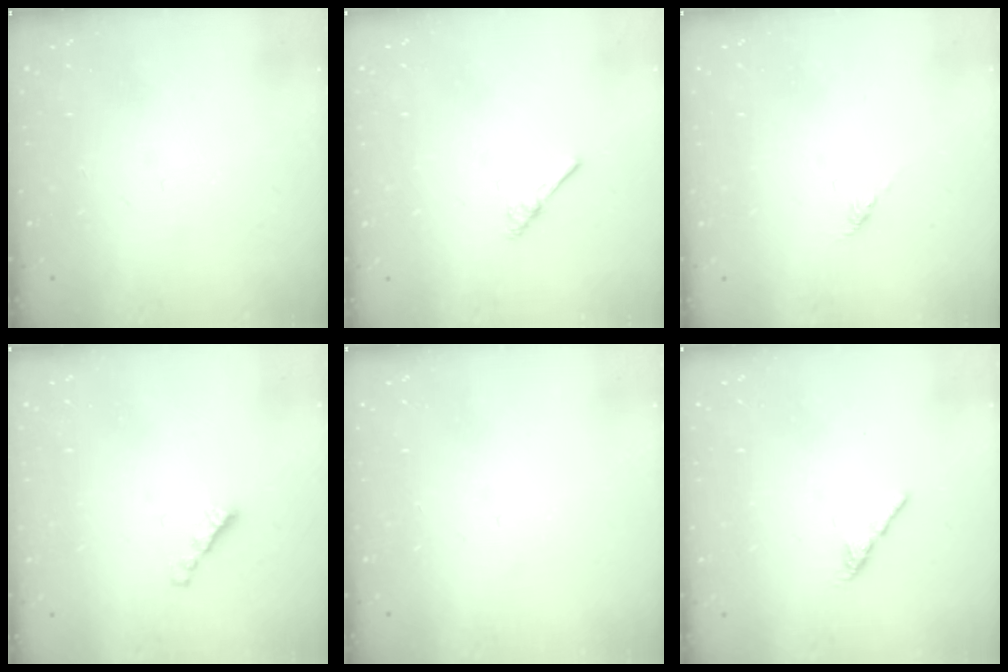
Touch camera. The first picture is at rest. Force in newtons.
{"total": 3.0, "press": 3.0, "slide": 0.3}
{"total": 0.0}
{"total": 2.7, "press": 2.7, "slide": 0.2}
{"total": 0.0}
{"total": 2.4, "press": 2.3, "slide": 0.8}